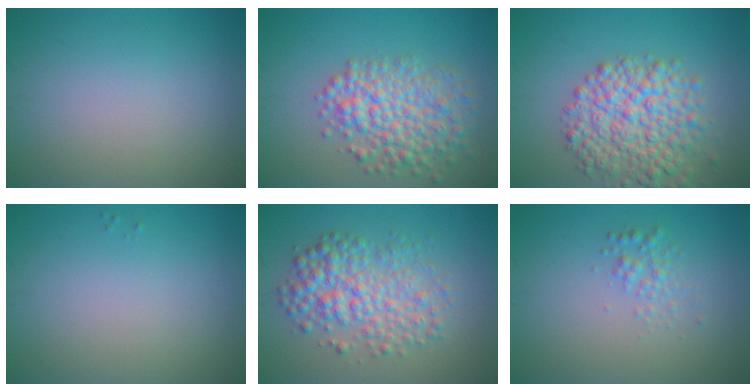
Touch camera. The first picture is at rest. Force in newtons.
{"total": 5.9, "press": 5.9, "slide": 0.2}
{"total": 7.0, "press": 7.0, "slide": 0.3}
{"total": 0.0}
{"total": 5.4, "press": 5.4, "slide": 0.0}
{"total": 1.5, "press": 1.5, "slide": 0.1}